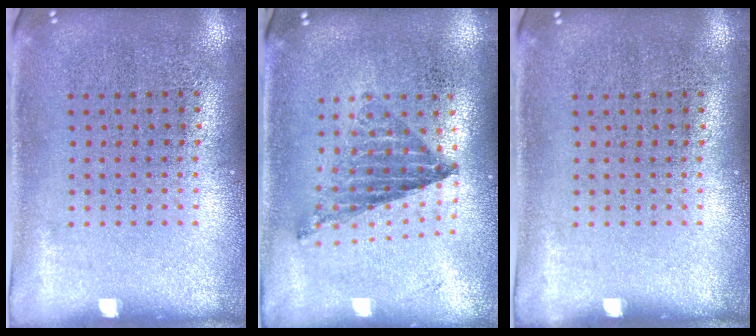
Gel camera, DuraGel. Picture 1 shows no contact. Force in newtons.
{"total": 0.8, "press": 0.8, "slide": 0.1}
{"total": 0.0}